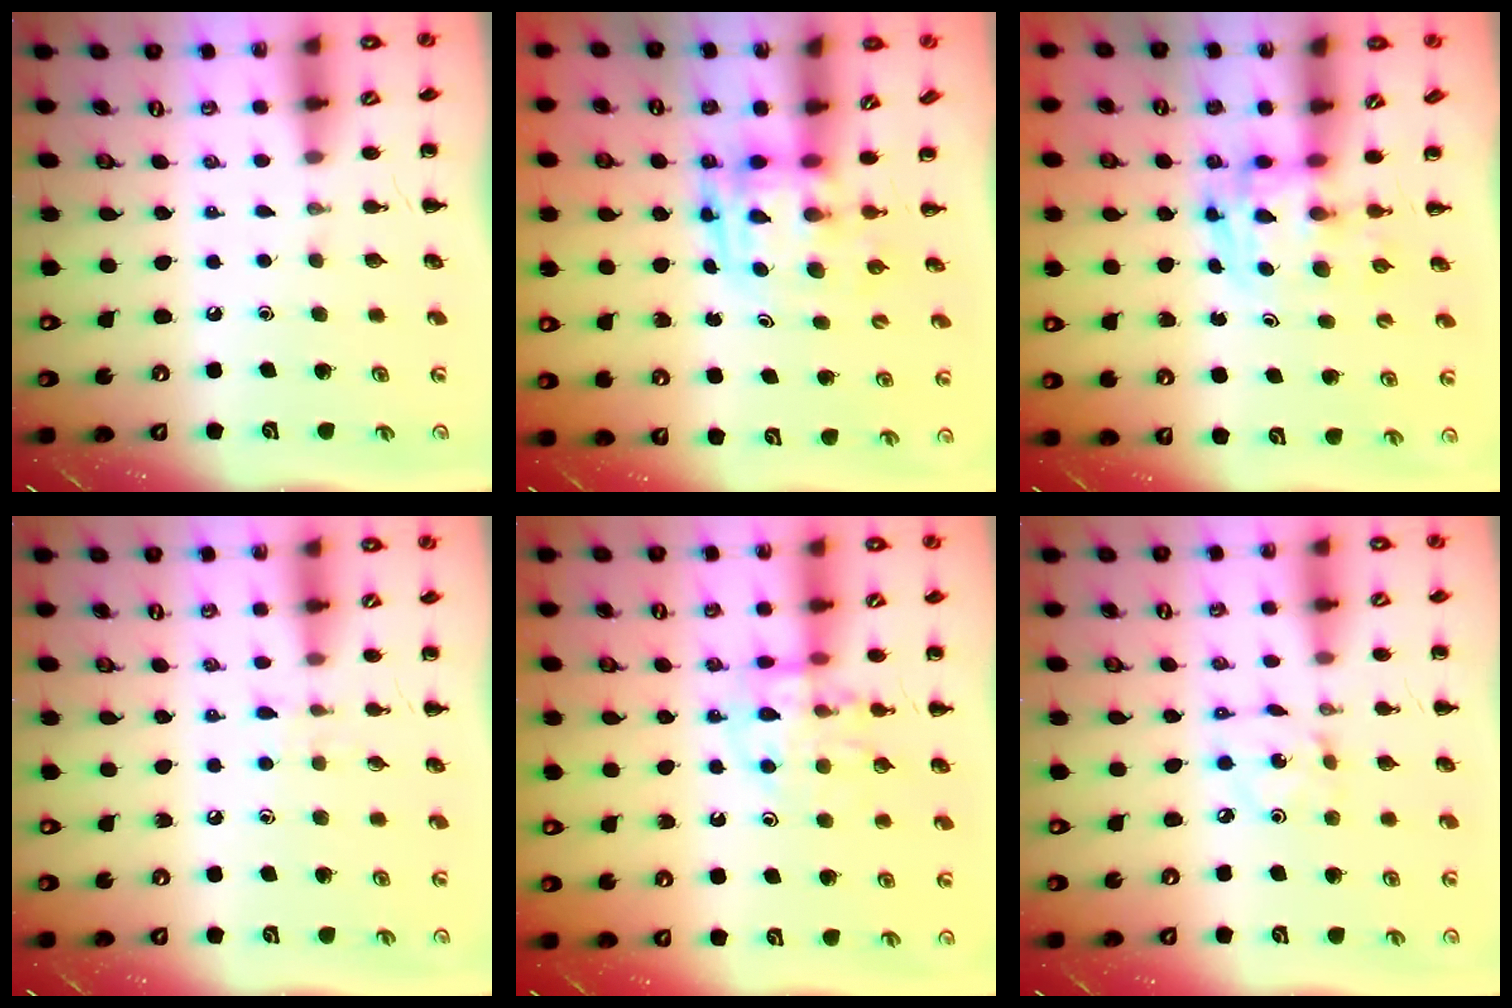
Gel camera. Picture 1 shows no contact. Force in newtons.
{"total": 3.8, "press": 3.7, "slide": 0.7}
{"total": 3.7, "press": 3.7, "slide": 0.6}
{"total": 4.6, "press": 4.2, "slide": 2.0}
{"total": 11.8, "press": 11.6, "slide": 1.7}
{"total": 2.3, "press": 2.2, "slide": 0.3}